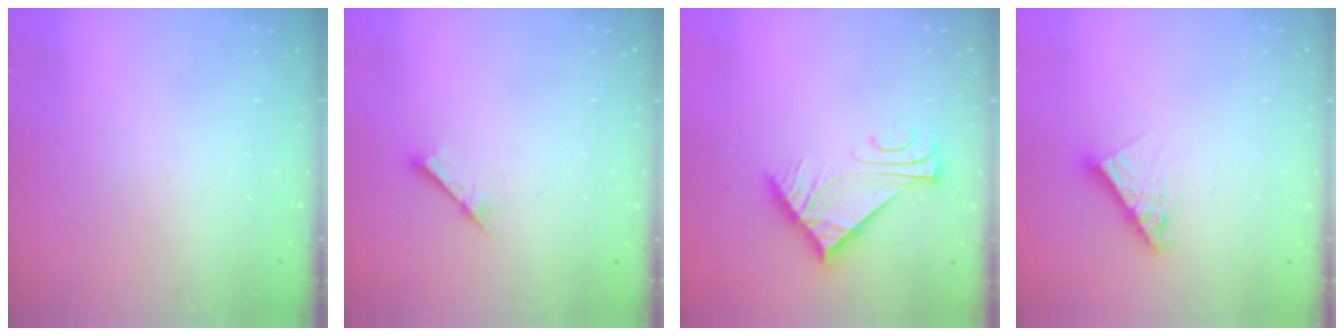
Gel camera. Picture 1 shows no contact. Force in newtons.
{"total": 2.1, "press": 2.1, "slide": 0.2}
{"total": 6.9, "press": 6.8, "slide": 0.8}
{"total": 9.5, "press": 9.5, "slide": 0.7}